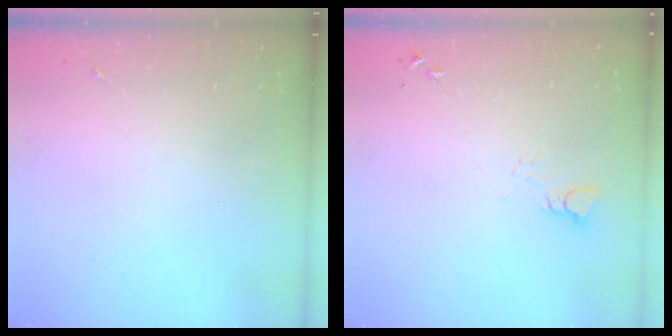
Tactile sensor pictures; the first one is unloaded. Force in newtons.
{"total": 3.2, "press": 3.2, "slide": 0.1}